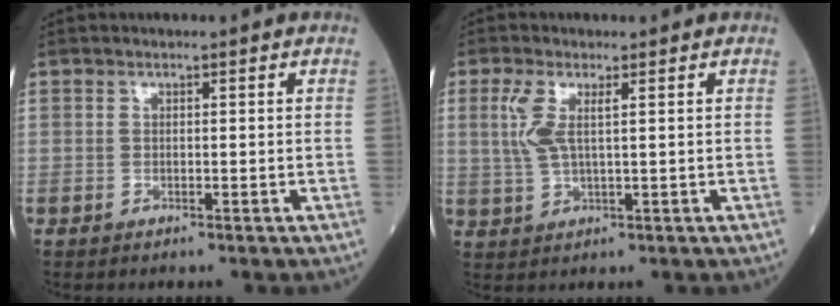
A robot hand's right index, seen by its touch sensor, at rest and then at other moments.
{"total": 4.5, "force": [1.3, 1.1, 4.2], "torque": [-0.107, 0.005, 0.030]}